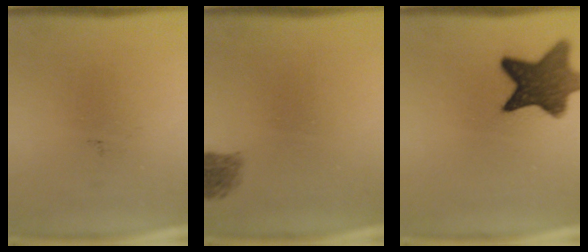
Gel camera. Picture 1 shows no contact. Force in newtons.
{"total": 1.8}
{"total": 10.5}